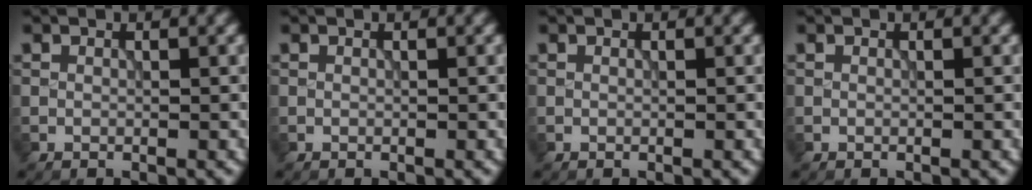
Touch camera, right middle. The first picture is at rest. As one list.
[{"total": 0.0}, {"total": 0.0}, {"total": 0.0}]